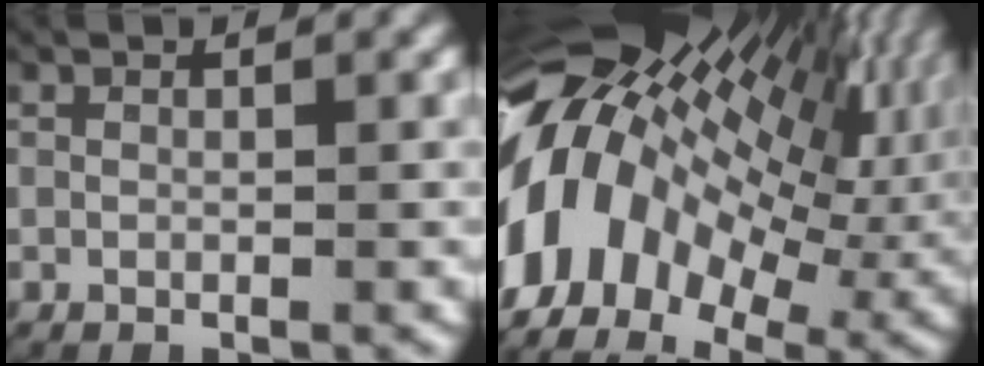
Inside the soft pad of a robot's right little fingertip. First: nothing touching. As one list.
[{"total": 26.5, "force": [1.9, 19.4, 18.0], "torque": [-0.301, 0.016, 0.003]}]